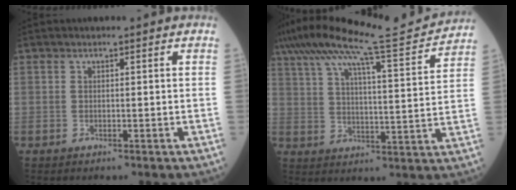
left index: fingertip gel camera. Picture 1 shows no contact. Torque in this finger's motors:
{"motor_torque": [1.05, -1.09, 0.36, 0.16]}